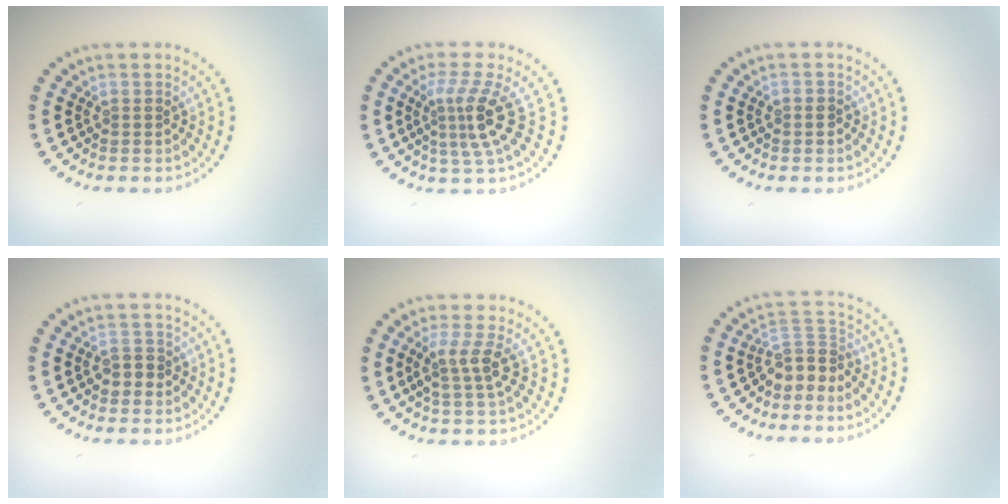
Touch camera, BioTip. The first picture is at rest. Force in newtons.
{"total": 3.8, "press": 2.6, "slide": 2.8}
{"total": 0.5, "press": 0.4, "slide": 0.3}
{"total": 1.9, "press": 1.8, "slide": 0.5}
{"total": 2.6, "press": 2.0, "slide": 1.7}
{"total": 2.9, "press": 2.1, "slide": 2.0}